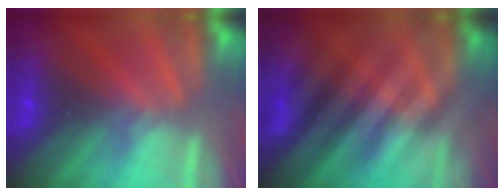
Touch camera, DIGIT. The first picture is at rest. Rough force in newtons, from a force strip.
{"total": 2.5}